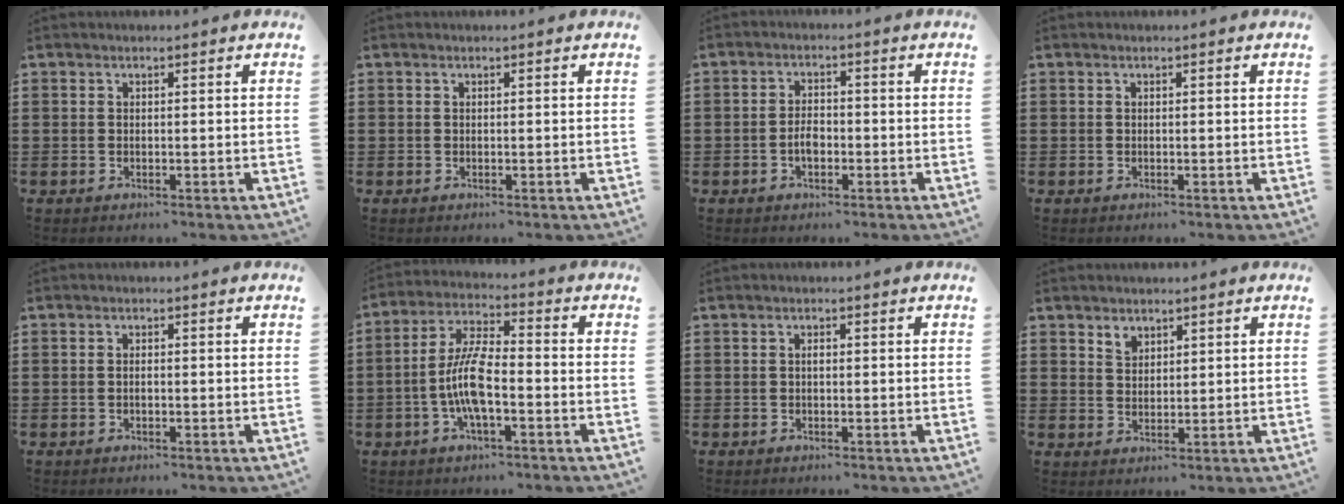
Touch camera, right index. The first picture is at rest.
{"total": 0.0}
{"total": 2.8, "force": [-0.9, 1.5, 2.2], "torque": [-0.051, -0.002, -0.018]}
{"total": 0.0}
{"total": 0.9, "force": [-0.2, 0.2, 0.9], "torque": [-0.019, -0.005, -0.002]}
{"total": 8.7, "force": [-2.1, 2.6, 8.1], "torque": [-0.185, -0.013, -0.046]}
{"total": 0.7, "force": [0.0, 0.3, 0.7], "torque": [-0.014, 0.000, 0.001]}
{"total": 2.3, "force": [1.8, 1.4, 0.4], "torque": [-0.006, 0.000, 0.032]}